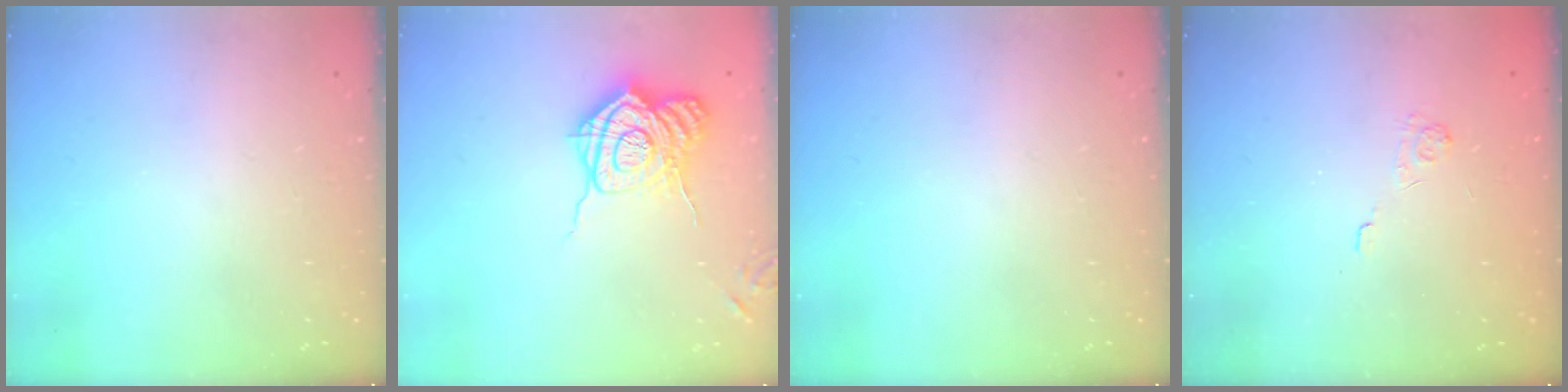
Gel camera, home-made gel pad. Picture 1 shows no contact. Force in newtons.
{"total": 16.7, "press": 16.7, "slide": 0.6}
{"total": 0.0}
{"total": 2.1, "press": 1.5, "slide": 1.4}